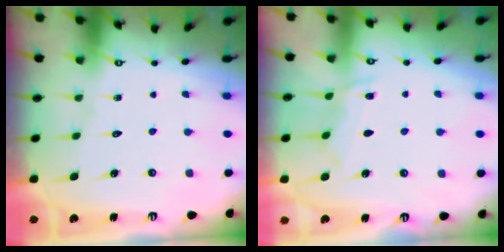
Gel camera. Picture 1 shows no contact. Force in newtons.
{"total": 6.4, "press": 6.3, "slide": 0.7}